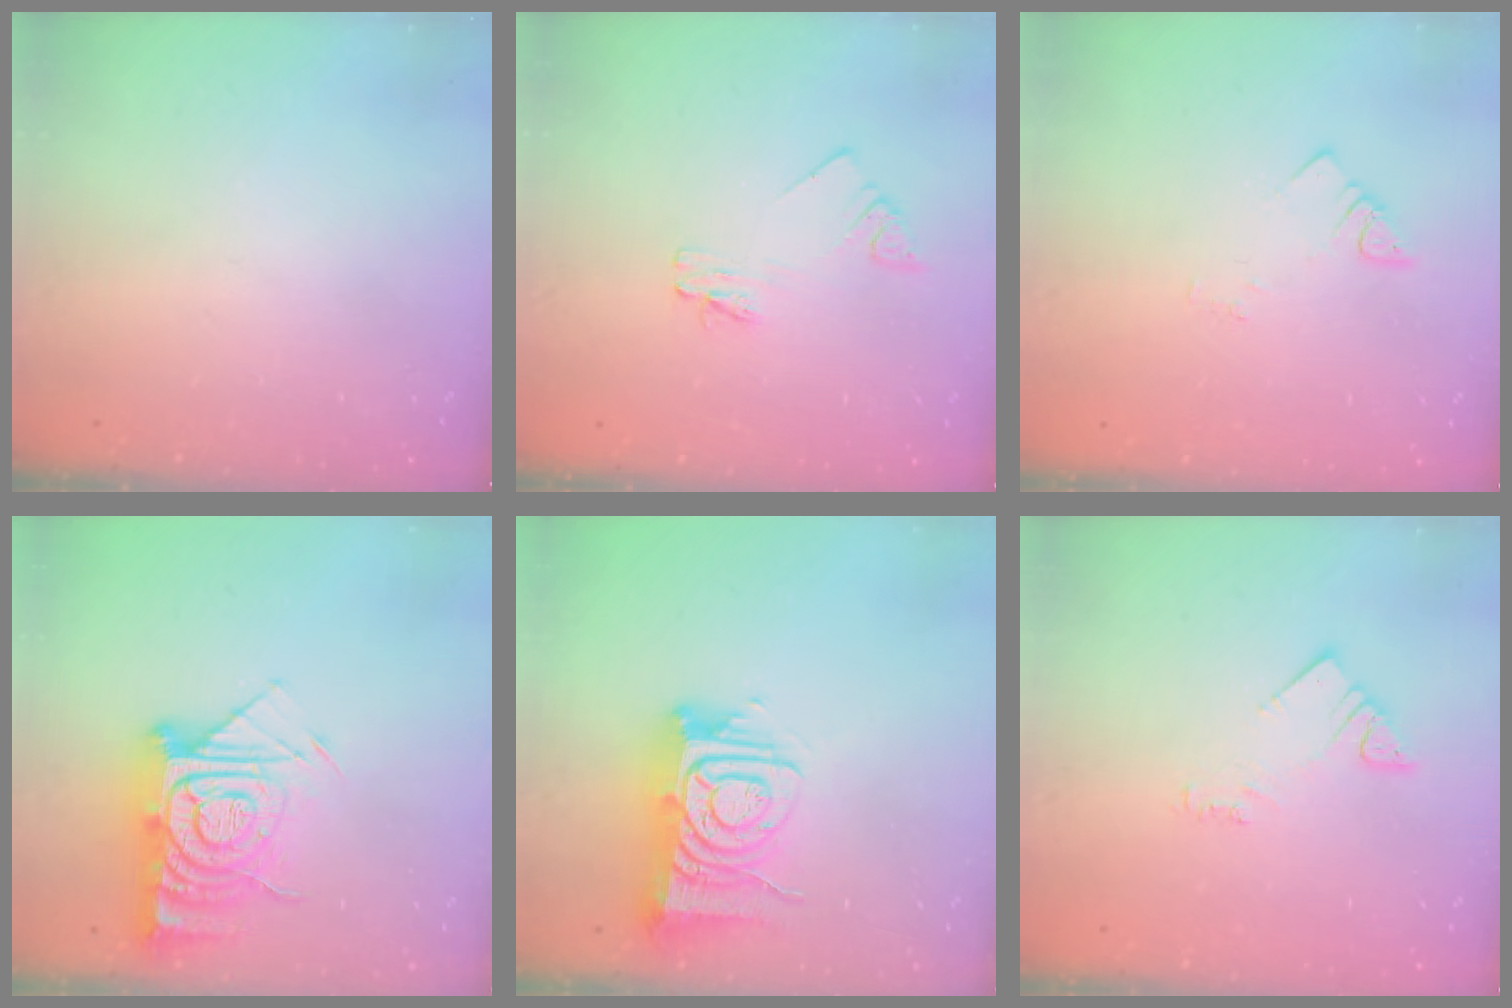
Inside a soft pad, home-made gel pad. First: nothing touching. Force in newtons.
{"total": 2.2, "press": 2.2, "slide": 0.3}
{"total": 2.1, "press": 2.0, "slide": 0.4}
{"total": 16.6, "press": 16.5, "slide": 1.8}
{"total": 12.7, "press": 12.6, "slide": 1.4}
{"total": 3.4, "press": 3.3, "slide": 0.6}